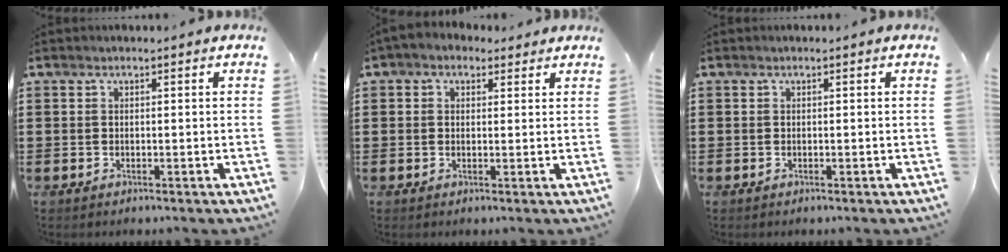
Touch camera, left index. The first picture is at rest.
{"total": 1.8, "force": [1.1, 1.4, 0.5], "torque": [-0.016, 0.010, 0.019]}
{"total": 0.0}